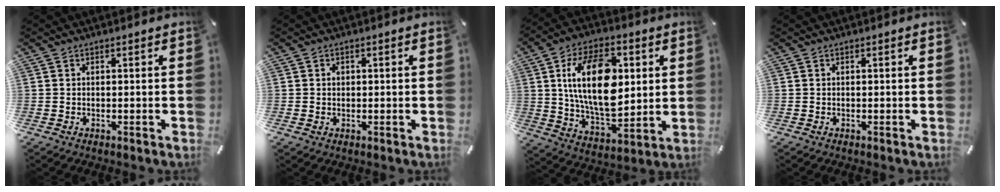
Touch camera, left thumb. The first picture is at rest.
{"total": 1.2, "force": [0.1, 1.1, 0.4], "torque": [-0.002, 0.002, -0.002]}
{"total": 20.7, "force": [3.9, 12.4, 16.1], "torque": [-0.305, 0.001, 0.062]}
{"total": 0.0}